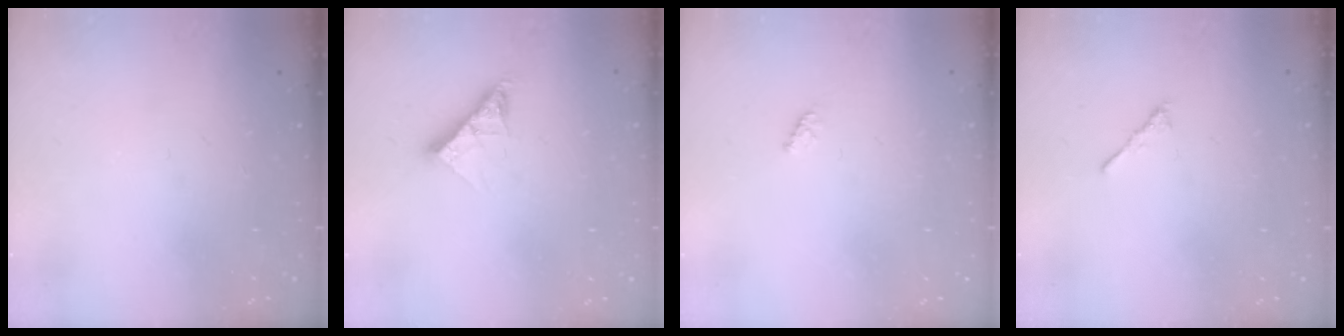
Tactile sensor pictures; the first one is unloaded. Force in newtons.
{"total": 9.6, "press": 9.5, "slide": 0.9}
{"total": 1.6, "press": 1.5, "slide": 0.4}
{"total": 2.3, "press": 2.2, "slide": 0.6}